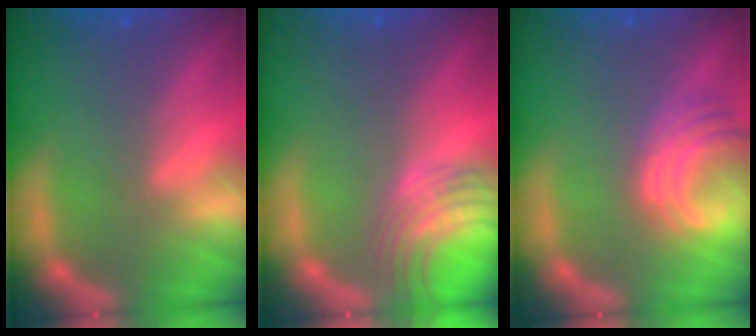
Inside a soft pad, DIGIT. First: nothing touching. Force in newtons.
{"total": 7.0}
{"total": 5.5}